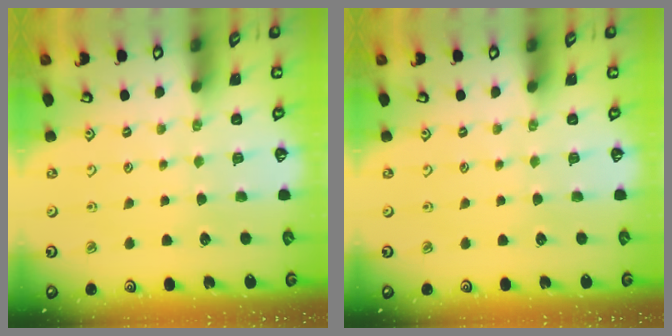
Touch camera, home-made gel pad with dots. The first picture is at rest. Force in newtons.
{"total": 0.0}